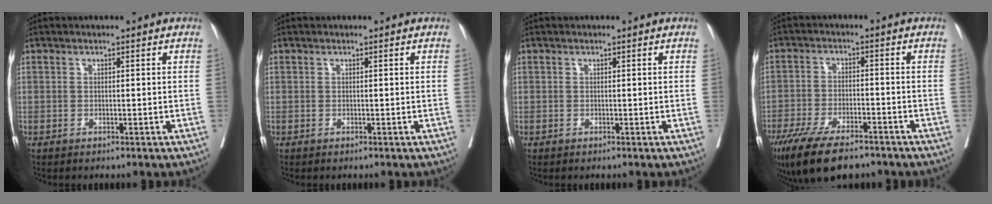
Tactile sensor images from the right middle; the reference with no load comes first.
{"total": 0.0}
{"total": 0.0}
{"total": 13.1, "force": [-9.8, 3.9, 7.9], "torque": [-0.150, -0.027, -0.161]}